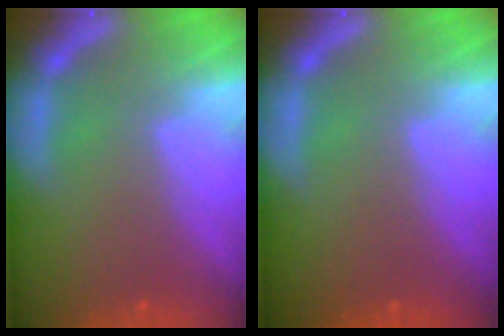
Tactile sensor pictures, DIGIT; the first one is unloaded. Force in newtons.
{"total": 0.0}